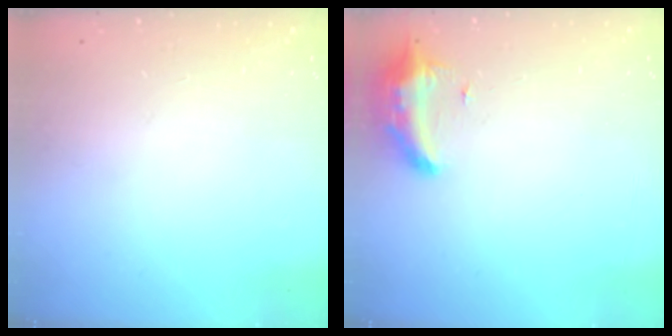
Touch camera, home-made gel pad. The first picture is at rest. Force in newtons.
{"total": 8.5, "press": 8.4, "slide": 1.4}